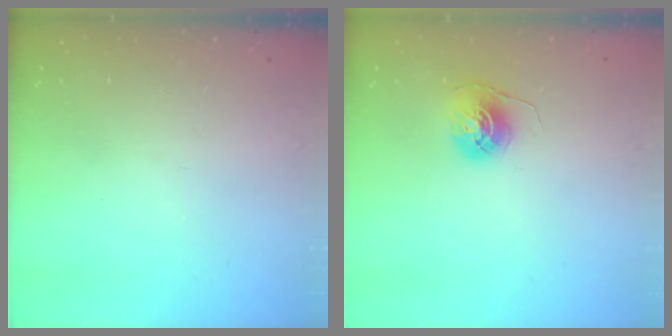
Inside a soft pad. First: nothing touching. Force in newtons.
{"total": 6.9, "press": 6.9, "slide": 0.5}